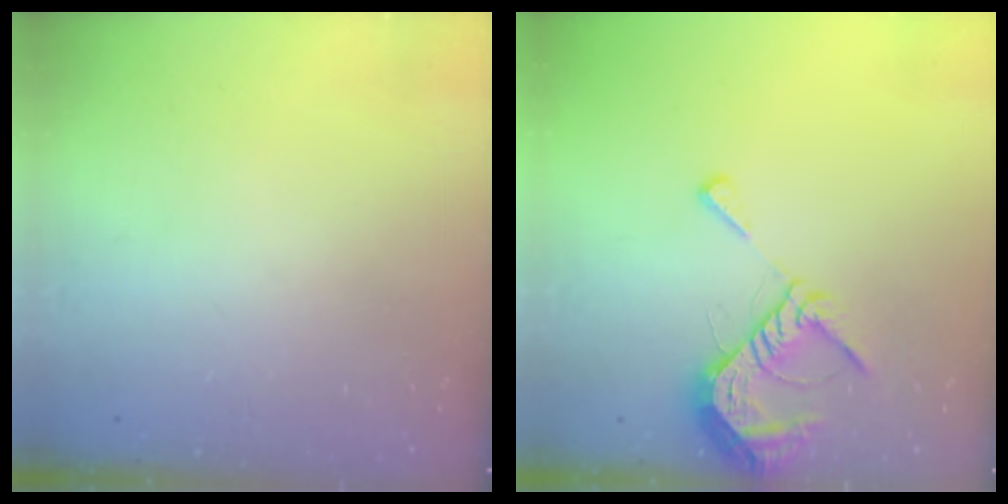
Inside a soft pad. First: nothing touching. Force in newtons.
{"total": 9.0, "press": 9.0, "slide": 1.1}